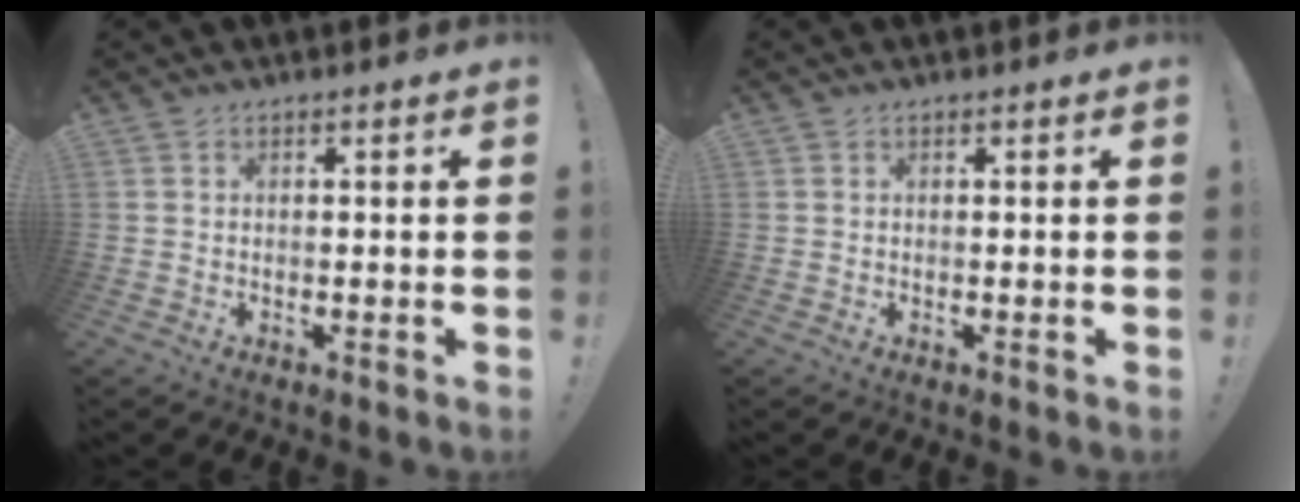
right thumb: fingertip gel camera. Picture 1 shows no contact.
{"total": 0.0}